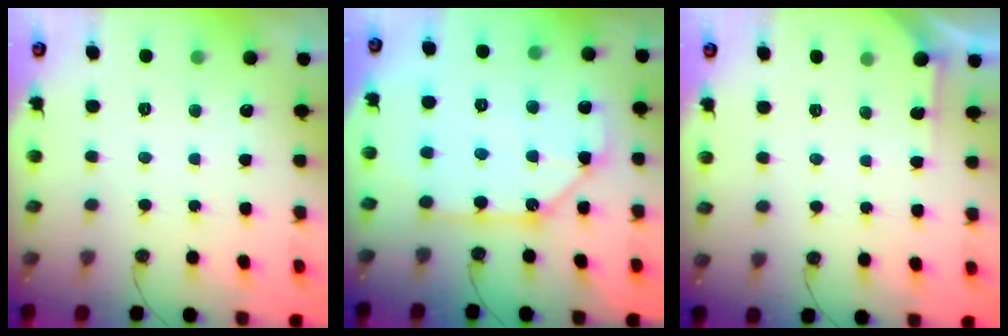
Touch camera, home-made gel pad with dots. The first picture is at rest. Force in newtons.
{"total": 10.9, "press": 10.9, "slide": 1.2}
{"total": 3.1, "press": 3.1, "slide": 0.2}